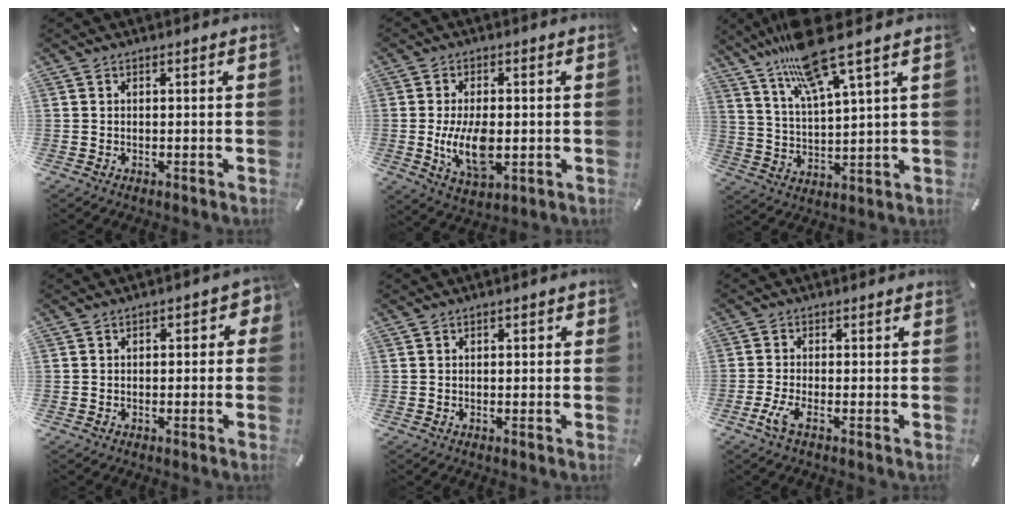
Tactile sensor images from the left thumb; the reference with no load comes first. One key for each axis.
{"total": 10.1, "fx": -1.2, "fy": 5.3, "fz": 8.5, "tx": -0.179, "ty": -0.013, "tz": -0.020}
{"total": 14.6, "fx": 10.7, "fy": 2.5, "fz": 9.6, "tx": -0.191, "ty": -0.044, "tz": 0.182}
{"total": 2.8, "fx": -0.8, "fy": 1.7, "fz": 2.0, "tx": -0.030, "ty": 0.010, "tz": -0.019}
{"total": 1.1, "fx": -0.1, "fy": 0.7, "fz": 0.8, "tx": -0.015, "ty": 0.005, "tz": -0.004}
{"total": 4.0, "fx": -1.7, "fy": 1.0, "fz": 3.5, "tx": -0.084, "ty": -0.011, "tz": -0.035}